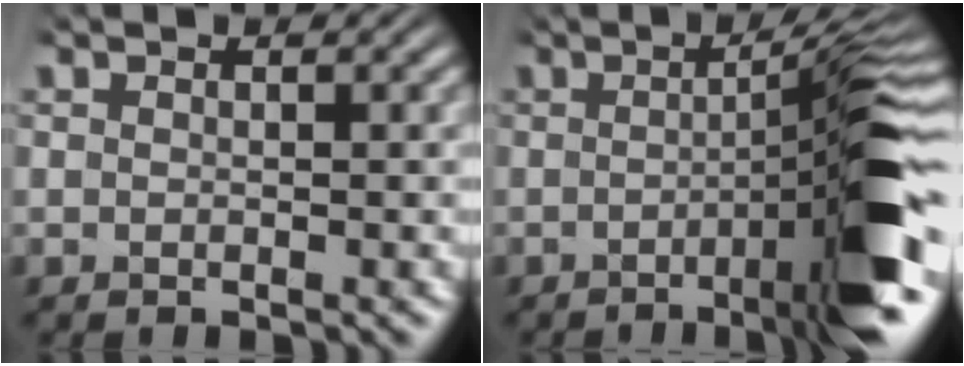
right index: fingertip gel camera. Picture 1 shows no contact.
{"total": 8.8, "force": [-1.6, 0.5, 8.6], "torque": [-0.115, 0.011, -0.023]}